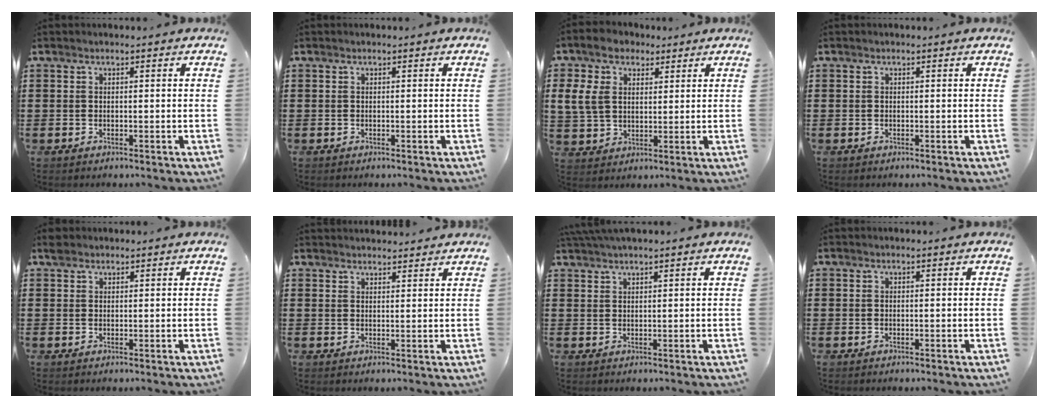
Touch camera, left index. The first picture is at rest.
{"total": 0.0}
{"total": 7.5, "force": [3.2, 5.5, 3.9], "torque": [-0.110, 0.017, 0.059]}
{"total": 0.0}
{"total": 1.5, "force": [1.2, 0.7, 0.3], "torque": [-0.010, 0.004, 0.025]}
{"total": 2.0, "force": [2.0, 0.1, -0.2], "torque": [-0.002, -0.003, 0.039]}
{"total": 1.7, "force": [1.6, -0.1, 0.7], "torque": [-0.016, 0.002, 0.031]}
{"total": 0.0}